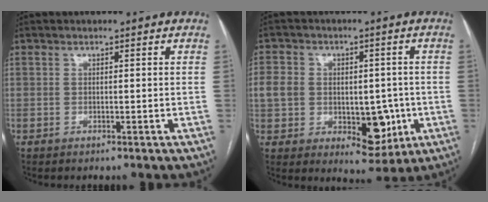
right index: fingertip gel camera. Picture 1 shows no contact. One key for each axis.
{"total": 11.4, "fx": -1.7, "fy": 7.9, "fz": 8.1, "tx": -0.103, "ty": 0.013, "tz": -0.011}